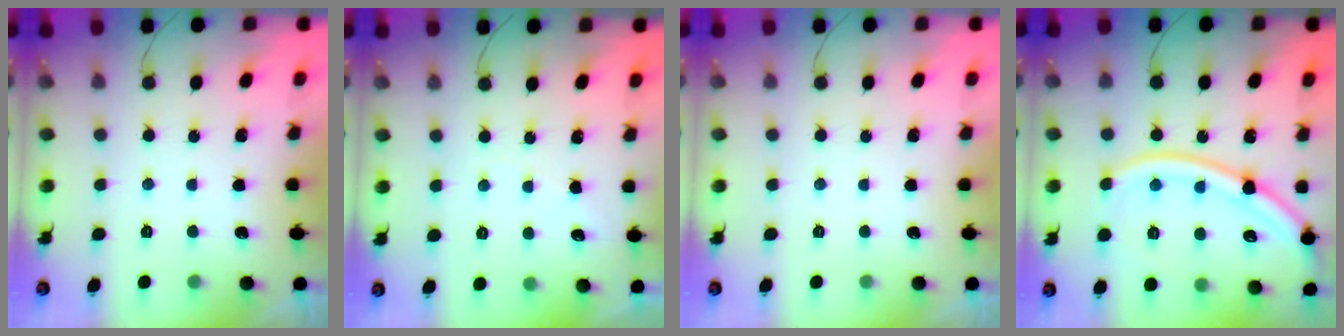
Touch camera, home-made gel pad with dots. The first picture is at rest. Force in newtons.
{"total": 2.0, "press": 2.0, "slide": 0.3}
{"total": 0.0}
{"total": 17.4, "press": 17.3, "slide": 1.3}